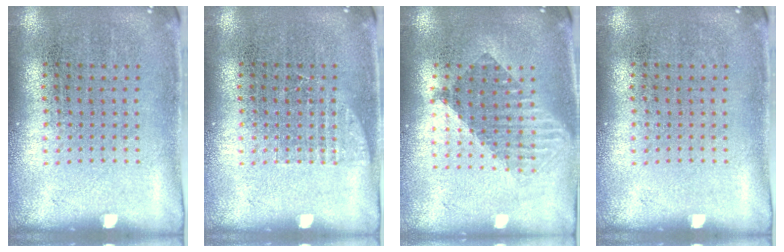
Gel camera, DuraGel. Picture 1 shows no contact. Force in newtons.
{"total": 1.1, "press": 1.1, "slide": 0.2}
{"total": 1.6, "press": 1.3, "slide": 0.9}
{"total": 0.0}